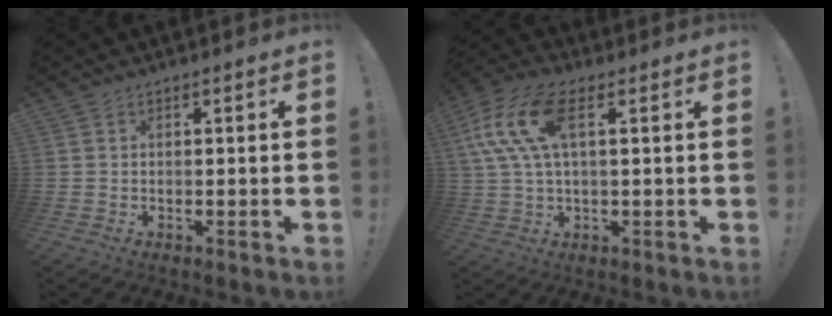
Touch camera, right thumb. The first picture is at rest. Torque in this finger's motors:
{"motor_torque": [1.55, 2.22, 1.32, 0.34, 0.10]}